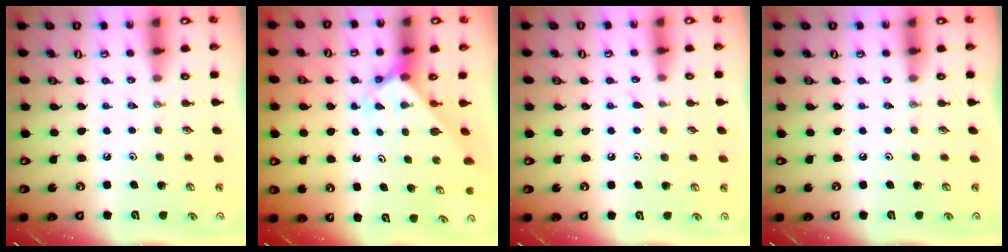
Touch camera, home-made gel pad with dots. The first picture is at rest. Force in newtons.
{"total": 1.9, "press": 1.9, "slide": 0.1}
{"total": 5.1, "press": 5.0, "slide": 0.7}
{"total": 0.0}